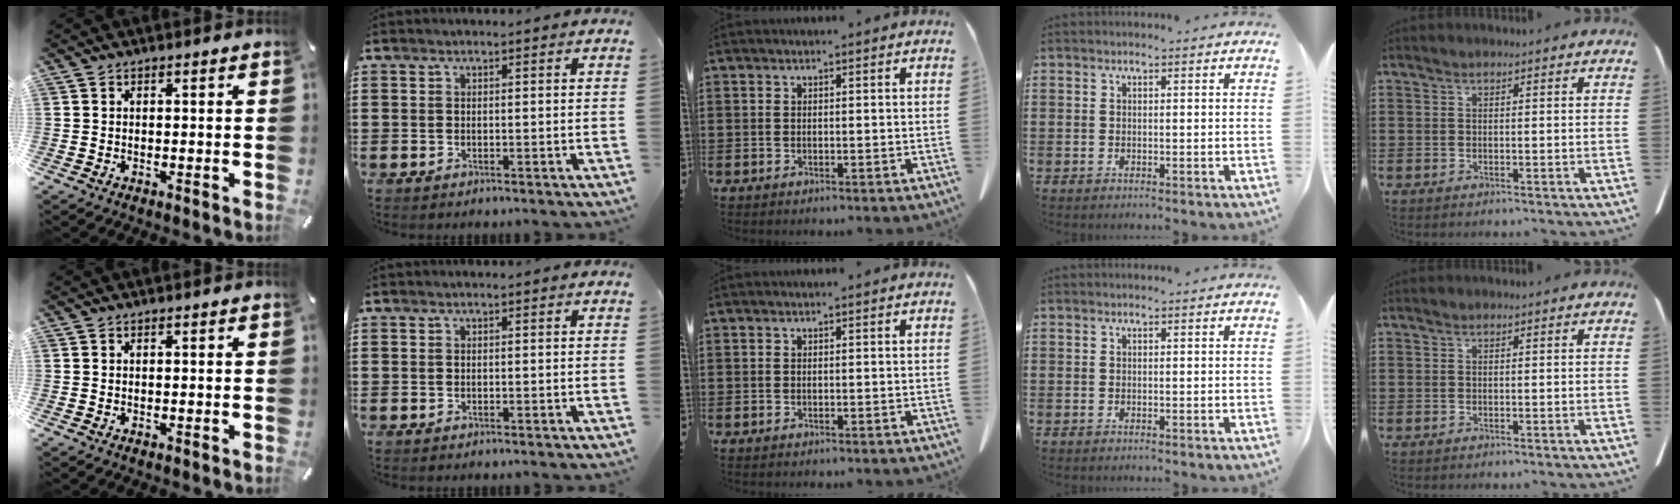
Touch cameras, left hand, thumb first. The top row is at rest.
{}